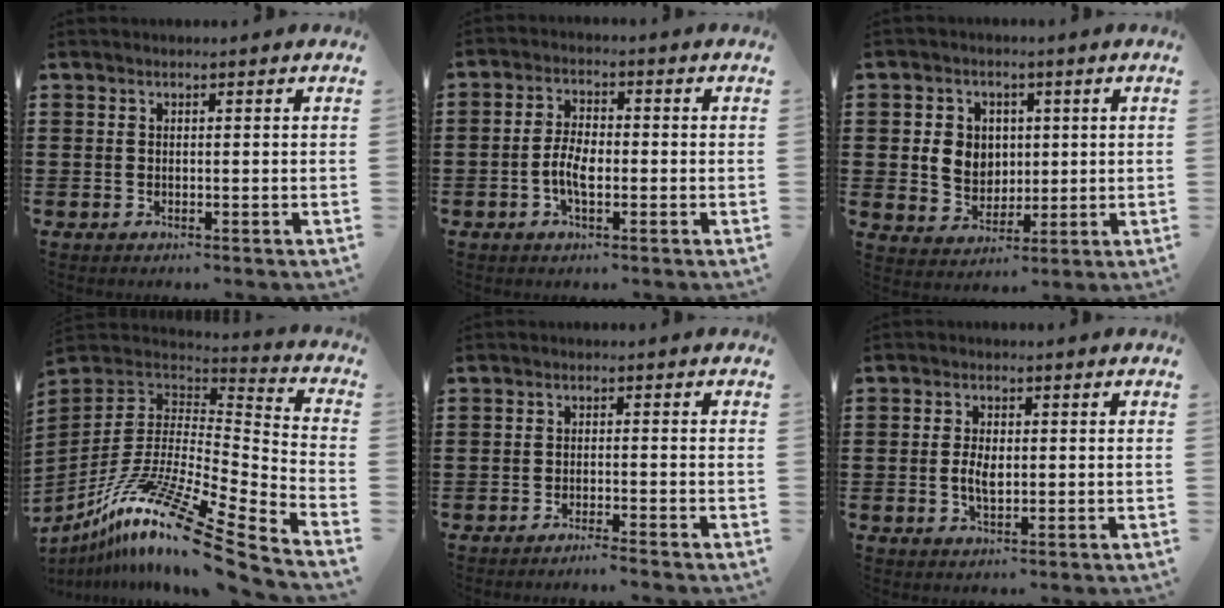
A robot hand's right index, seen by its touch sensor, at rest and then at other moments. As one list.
[{"total": 4.8, "force": [-1.4, 2.2, 4.0], "torque": [-0.098, -0.003, -0.032]}, {"total": 5.7, "force": [0.8, 5.1, 2.4], "torque": [-0.057, 0.014, 0.013]}, {"total": 16.4, "force": [-11.1, 2.2, 11.8], "torque": [-0.229, 0.020, -0.207]}, {"total": 1.8, "force": [-1.7, -0.3, 0.5], "torque": [-0.009, 0.002, -0.034]}, {"total": 3.6, "force": [-0.2, 1.8, 3.1], "torque": [-0.067, 0.001, -0.006]}]